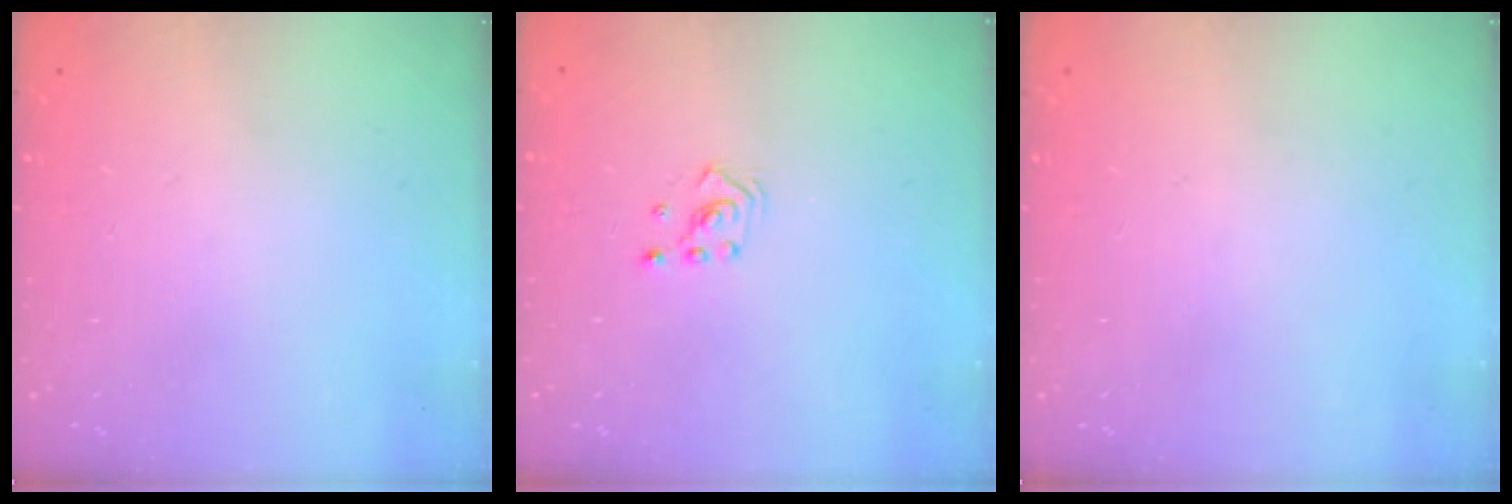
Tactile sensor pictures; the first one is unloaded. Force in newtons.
{"total": 2.2, "press": 2.2, "slide": 0.2}
{"total": 0.0}